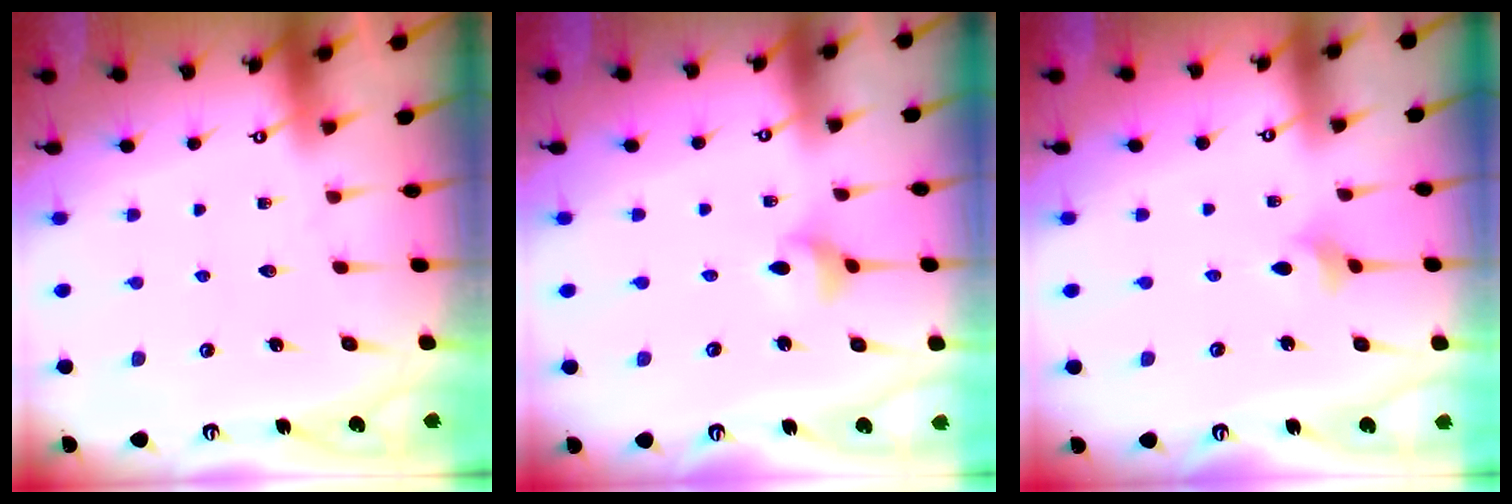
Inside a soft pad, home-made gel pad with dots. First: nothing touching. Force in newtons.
{"total": 3.0, "press": 3.0, "slide": 0.3}
{"total": 2.1, "press": 2.1, "slide": 0.5}